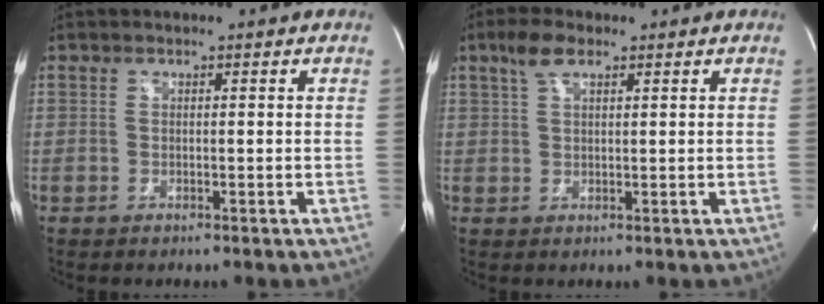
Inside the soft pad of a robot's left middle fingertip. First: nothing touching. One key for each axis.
{"total": 3.8, "fx": 2.3, "fy": 1.3, "fz": 2.7, "tx": -0.062, "ty": 0.015, "tz": 0.048}